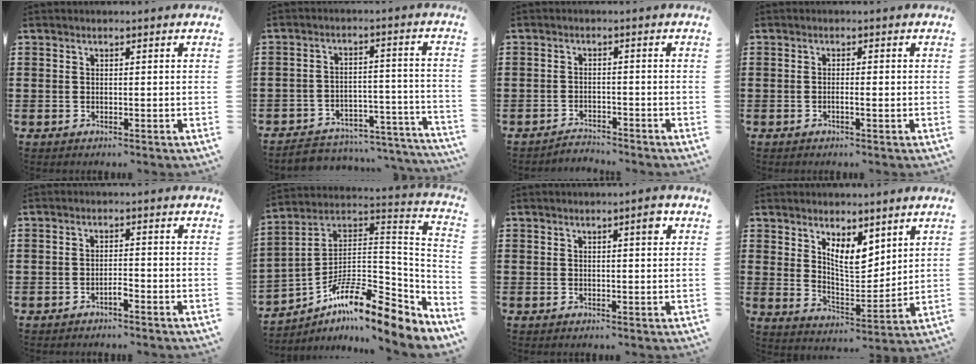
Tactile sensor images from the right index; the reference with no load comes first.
{"total": 3.9, "force": [-3.7, 1.0, 0.8], "torque": [-0.021, 0.000, -0.077]}
{"total": 2.5, "force": [-2.4, 0.2, -0.3], "torque": [-0.003, 0.003, -0.055]}
{"total": 1.1, "force": [-0.5, 0.1, 1.0], "torque": [-0.018, -0.001, -0.009]}
{"total": 1.6, "force": [-1.2, 0.2, 1.1], "torque": [-0.022, -0.003, -0.022]}
{"total": 11.0, "force": [-8.3, 2.4, 6.8], "torque": [-0.121, 0.006, -0.160]}
{"total": 2.5, "force": [1.2, 0.5, 2.1], "torque": [-0.026, 0.000, 0.014]}
{"total": 7.2, "force": [4.9, 3.0, 4.3], "torque": [-0.082, -0.022, 0.087]}